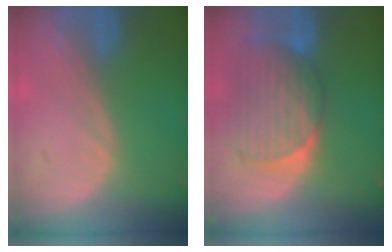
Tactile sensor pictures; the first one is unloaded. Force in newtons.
{"total": 9.0, "press": 8.5, "slide": 2.9}